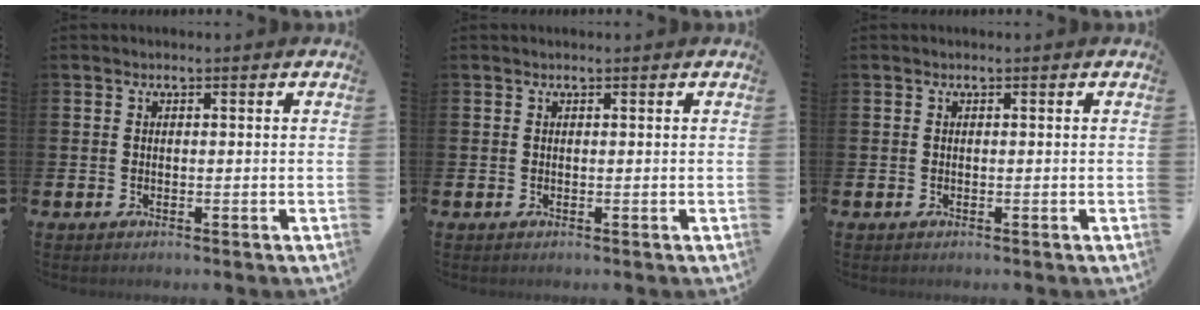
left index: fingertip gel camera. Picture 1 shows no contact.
{"total": 0.0}
{"total": 0.0}